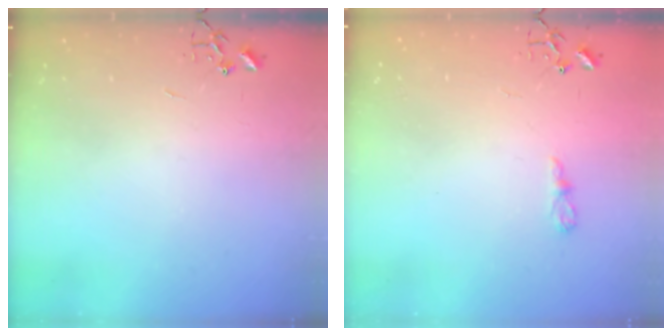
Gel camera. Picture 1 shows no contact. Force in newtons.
{"total": 4.5, "press": 4.5, "slide": 0.5}